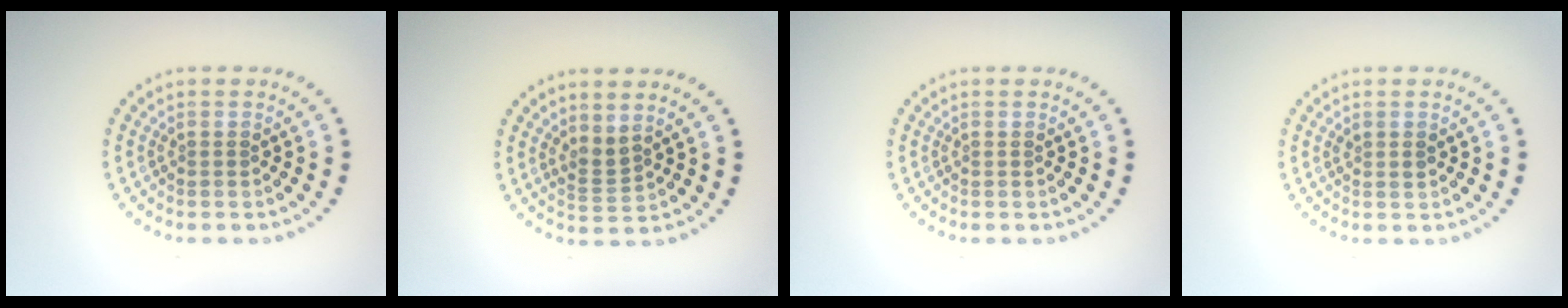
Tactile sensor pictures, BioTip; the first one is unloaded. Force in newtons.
{"total": 1.8, "press": 1.3, "slide": 1.3}
{"total": 0.0}
{"total": 0.8, "press": 0.7, "slide": 0.3}